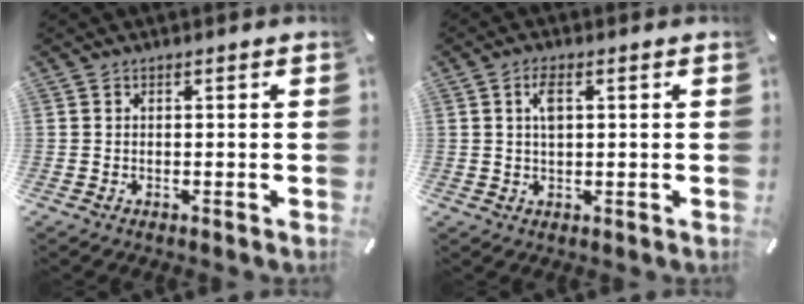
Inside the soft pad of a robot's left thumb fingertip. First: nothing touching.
{"total": 3.7, "force": [1.0, 1.5, 3.2], "torque": [-0.069, 0.009, 0.016]}